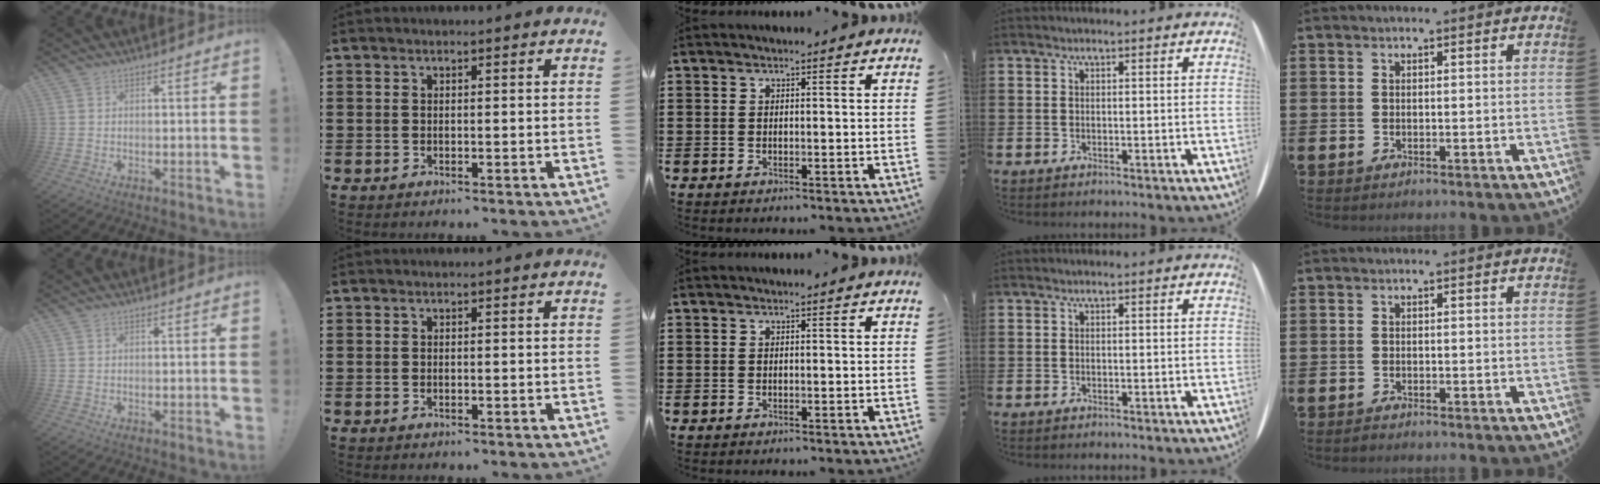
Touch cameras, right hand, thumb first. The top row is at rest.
{}